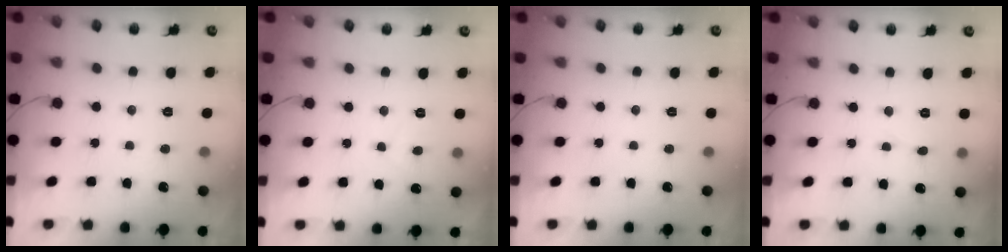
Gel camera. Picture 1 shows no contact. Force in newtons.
{"total": 2.0, "press": 1.9, "slide": 0.4}
{"total": 0.0}
{"total": 2.5, "press": 2.5, "slide": 0.1}